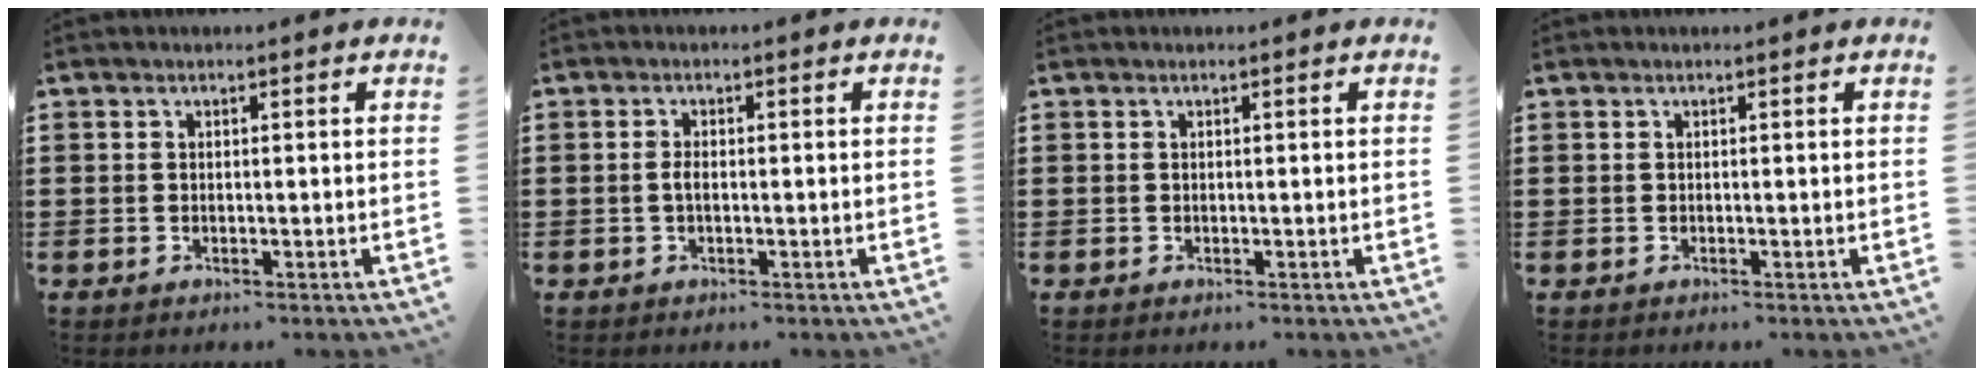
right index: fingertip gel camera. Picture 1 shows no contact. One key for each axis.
{"total": 1.5, "fx": -0.3, "fy": 0.6, "fz": 1.4, "tx": -0.034, "ty": -0.002, "tz": -0.008}
{"total": 0.0}
{"total": 0.0}